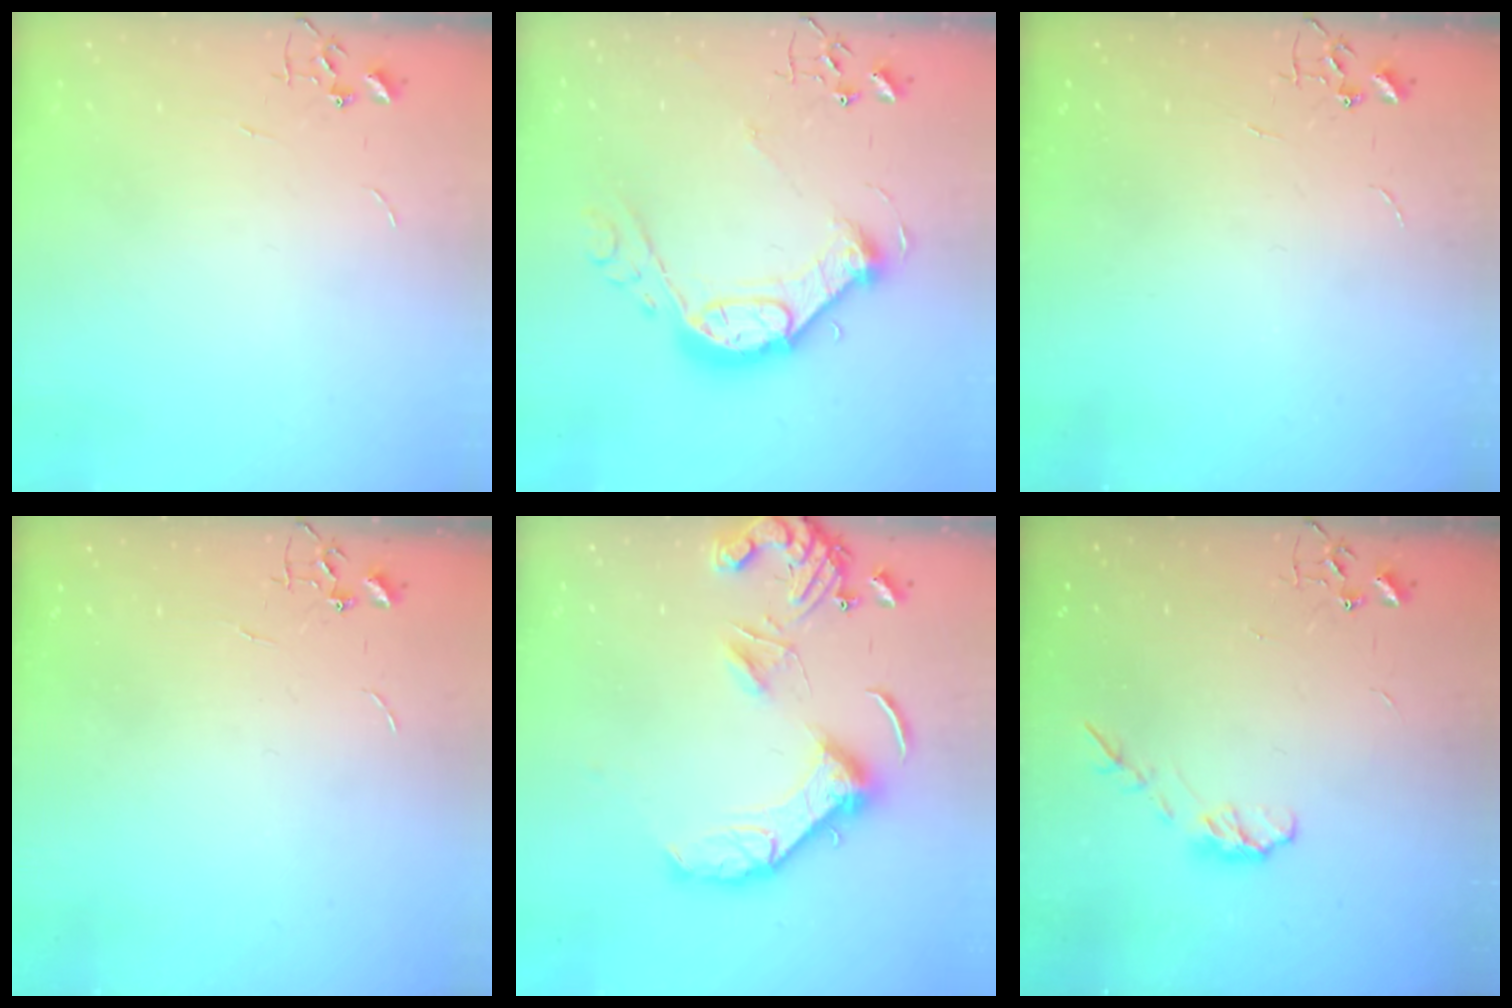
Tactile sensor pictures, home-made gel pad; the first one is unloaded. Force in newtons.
{"total": 15.5, "press": 15.4, "slide": 1.3}
{"total": 0.0}
{"total": 0.0}
{"total": 14.7, "press": 14.6, "slide": 1.9}
{"total": 5.4, "press": 5.3, "slide": 0.7}